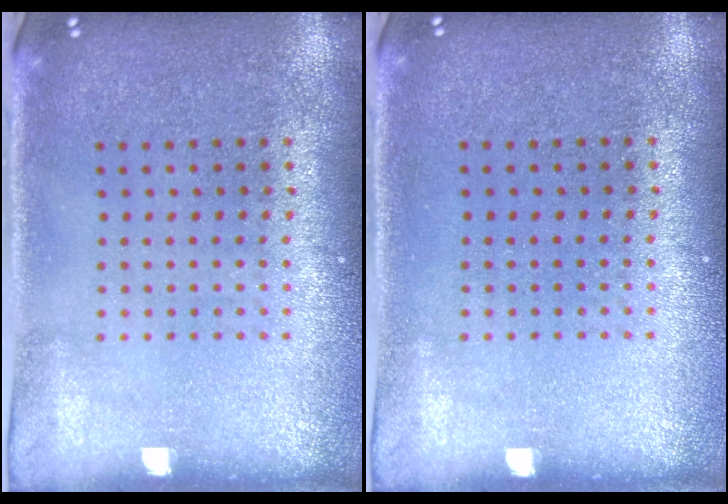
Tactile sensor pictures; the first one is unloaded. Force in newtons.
{"total": 0.0}